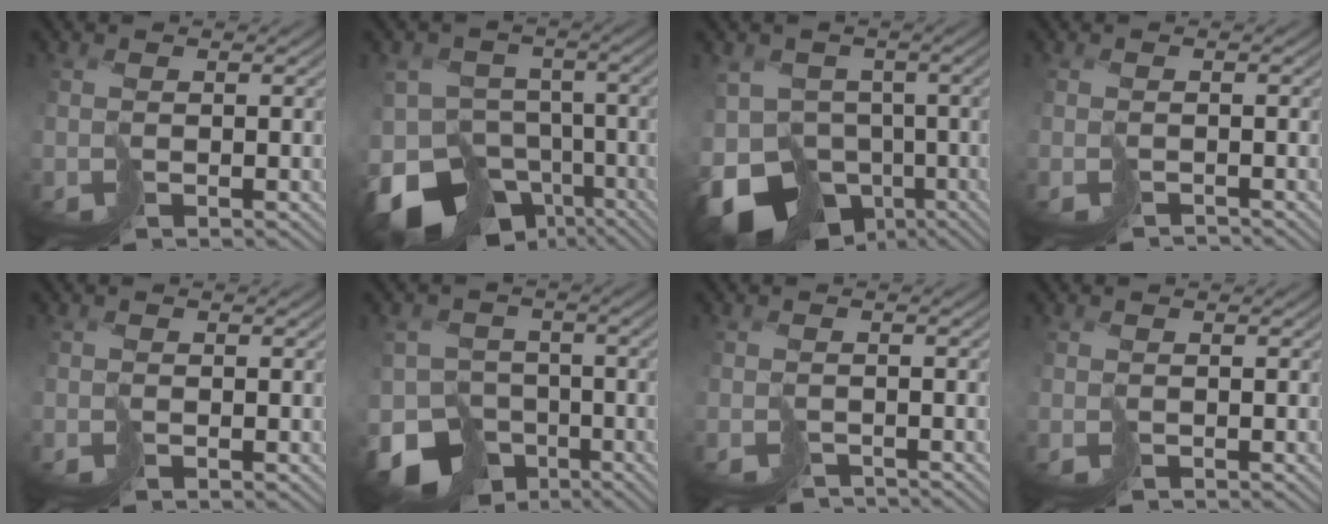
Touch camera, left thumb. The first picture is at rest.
{"total": 13.4, "force": [-8.9, 7.8, 6.3], "torque": [-0.128, -0.024, -0.128]}
{"total": 11.9, "force": [-7.1, 7.6, 5.8], "torque": [-0.126, -0.023, -0.110]}
{"total": 1.7, "force": [-1.6, 0.5, 0.2], "torque": [0.008, -0.002, -0.030]}
{"total": 0.0}
{"total": 11.1, "force": [-7.4, 7.0, 4.3], "torque": [-0.084, -0.021, -0.124]}
{"total": 2.6, "force": [-2.5, 0.6, 0.2], "torque": [0.011, -0.007, -0.041]}
{"total": 0.6, "force": [-0.6, 0.0, -0.2], "torque": [0.006, -0.002, -0.010]}